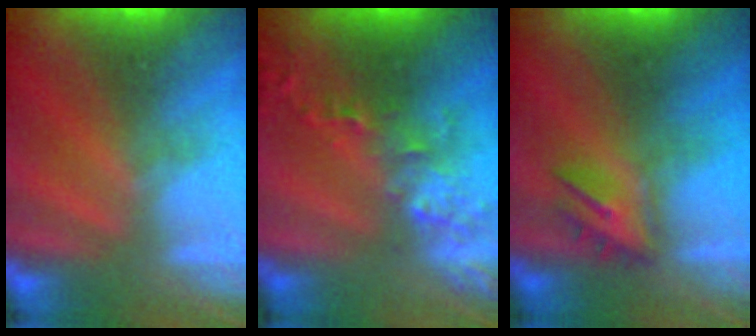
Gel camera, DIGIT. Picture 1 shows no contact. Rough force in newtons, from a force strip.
{"total": 5.5}
{"total": 4.8}